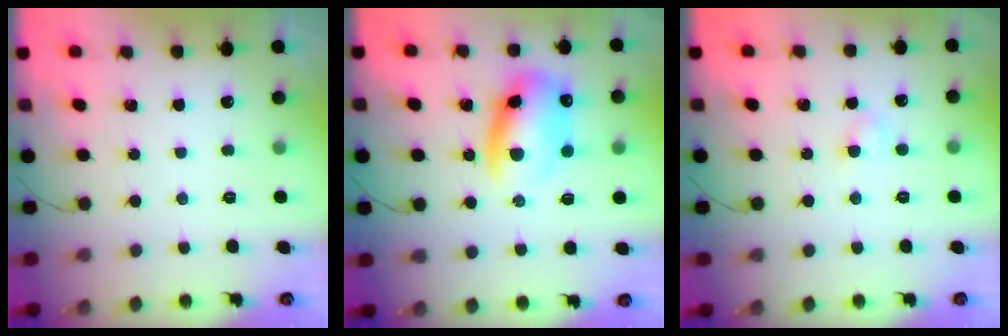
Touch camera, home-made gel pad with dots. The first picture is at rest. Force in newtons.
{"total": 12.7, "press": 12.4, "slide": 2.8}
{"total": 2.9, "press": 2.7, "slide": 1.1}